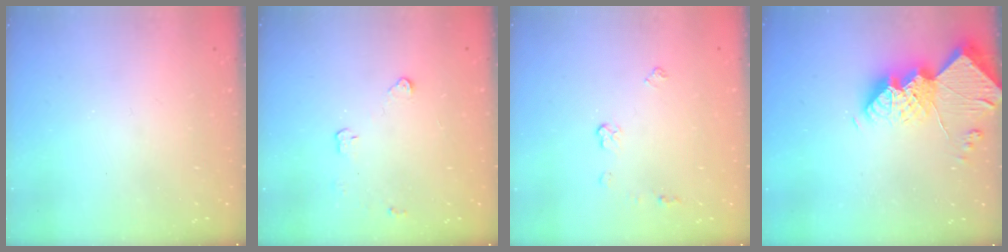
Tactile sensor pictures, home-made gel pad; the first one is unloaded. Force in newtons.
{"total": 3.0, "press": 3.0, "slide": 0.4}
{"total": 3.8, "press": 3.7, "slide": 0.6}
{"total": 16.5, "press": 16.4, "slide": 1.4}